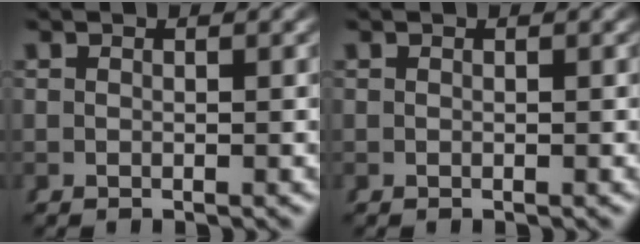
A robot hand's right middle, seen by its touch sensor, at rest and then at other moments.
{"total": 0.0}